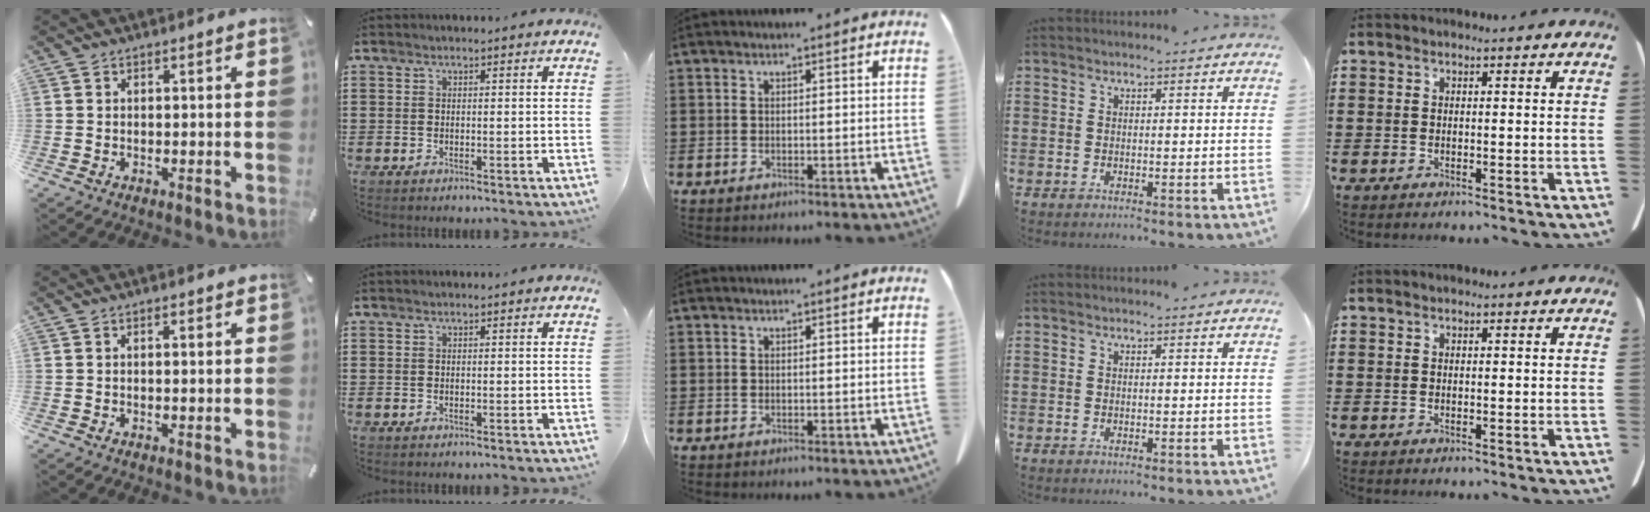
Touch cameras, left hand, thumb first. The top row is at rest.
{"thumb": {"total": 0.6, "force": [0.2, 0.1, 0.6], "torque": [-0.011, 0.001, 0.003]}}